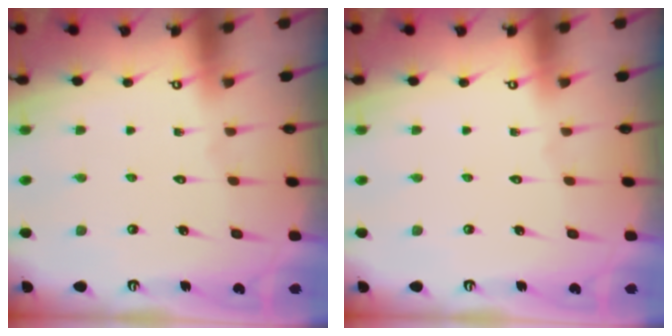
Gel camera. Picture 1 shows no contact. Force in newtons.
{"total": 0.0}